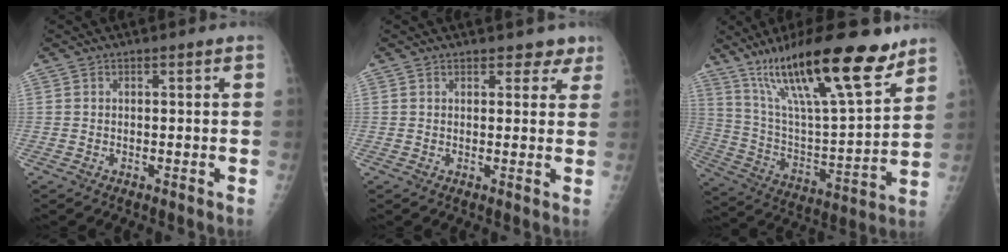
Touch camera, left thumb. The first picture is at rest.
{"total": 3.4, "force": [2.7, 2.0, 0.6], "torque": [0.026, -0.013, 0.023]}
{"total": 25.5, "force": [16.9, 5.5, 18.2], "torque": [-0.289, -0.062, 0.292]}